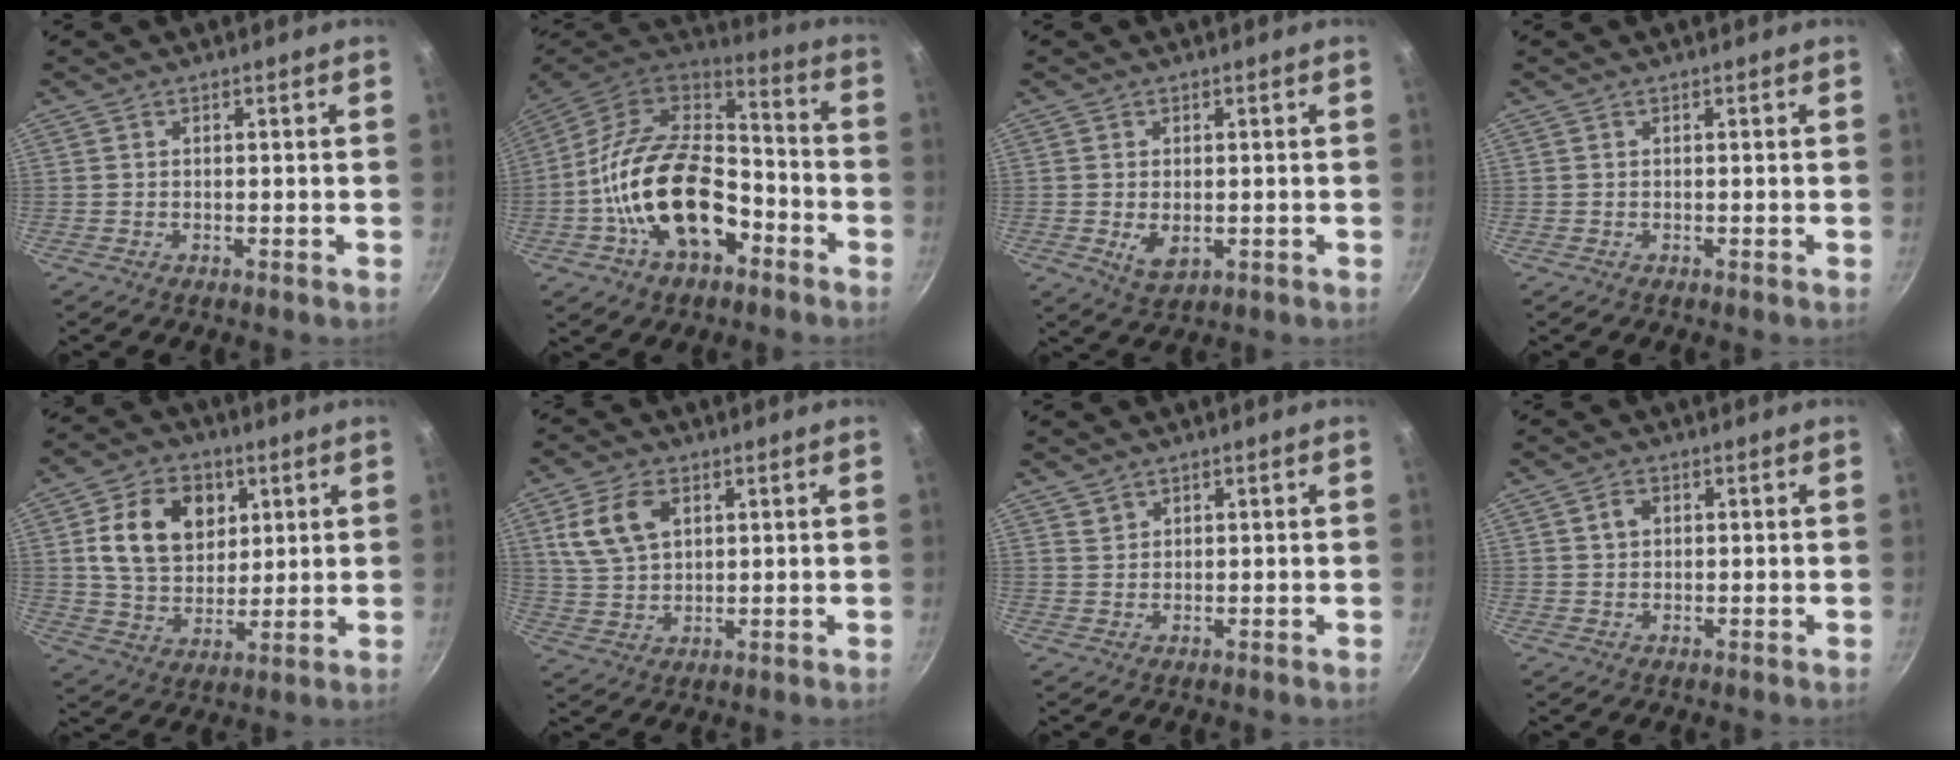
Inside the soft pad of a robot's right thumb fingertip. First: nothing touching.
{"total": 23.5, "force": [-7.4, 14.4, 17.0], "torque": [-0.277, 0.058, -0.132]}
{"total": 4.6, "force": [-0.6, 2.8, 3.6], "torque": [-0.056, -0.011, -0.002]}
{"total": 0.0}
{"total": 14.7, "force": [4.3, 10.9, 8.9], "torque": [-0.127, -0.007, 0.072]}
{"total": 9.5, "force": [3.5, 6.1, 6.5], "torque": [-0.114, -0.005, 0.070]}
{"total": 1.4, "force": [1.1, 0.9, 0.2], "torque": [0.009, 0.002, 0.022]}
{"total": 2.4, "force": [0.6, 1.9, 1.3], "torque": [-0.014, 0.006, 0.011]}